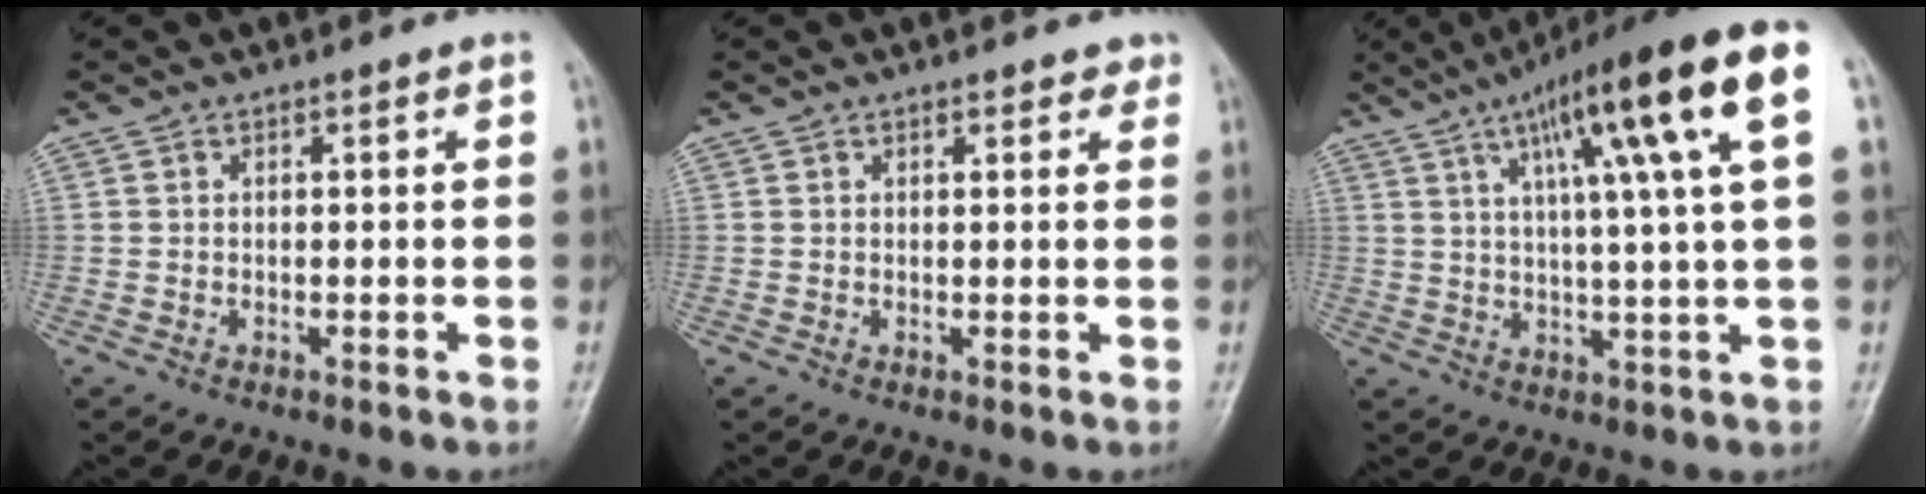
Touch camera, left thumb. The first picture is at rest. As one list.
[{"total": 2.2, "force": [1.6, 1.1, 0.9], "torque": [0.010, -0.004, 0.013]}, {"total": 18.7, "force": [7.6, 1.8, 17.0], "torque": [-0.259, 0.005, 0.109]}]